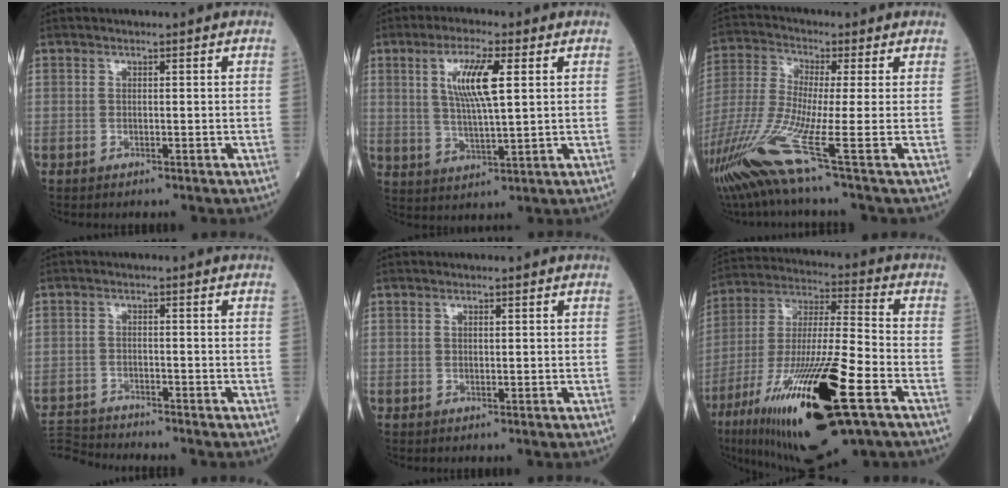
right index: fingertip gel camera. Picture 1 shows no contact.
{"total": 8.7, "force": [2.7, 1.2, 8.2], "torque": [-0.154, 0.001, 0.052]}
{"total": 14.4, "force": [-6.9, -0.7, 12.6], "torque": [-0.276, -0.035, -0.138]}
{"total": 5.5, "force": [-5.5, -0.4, -0.7], "torque": [0.016, -0.005, -0.106]}
{"total": 0.7, "force": [0.3, 0.2, 0.6], "torque": [-0.007, 0.000, 0.005]}
{"total": 26.5, "force": [-12.2, 4.2, 23.2], "torque": [-0.434, -0.051, -0.208]}